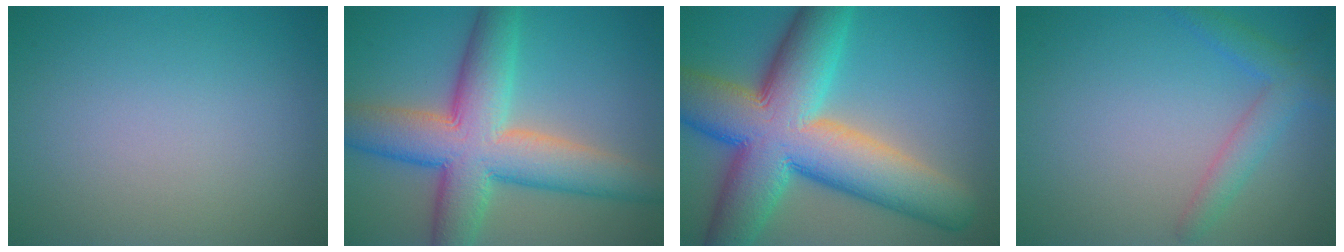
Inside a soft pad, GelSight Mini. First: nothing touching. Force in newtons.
{"total": 10.6, "press": 10.6, "slide": 0.7}
{"total": 15.0, "press": 14.9, "slide": 0.5}
{"total": 2.7, "press": 2.7, "slide": 0.2}